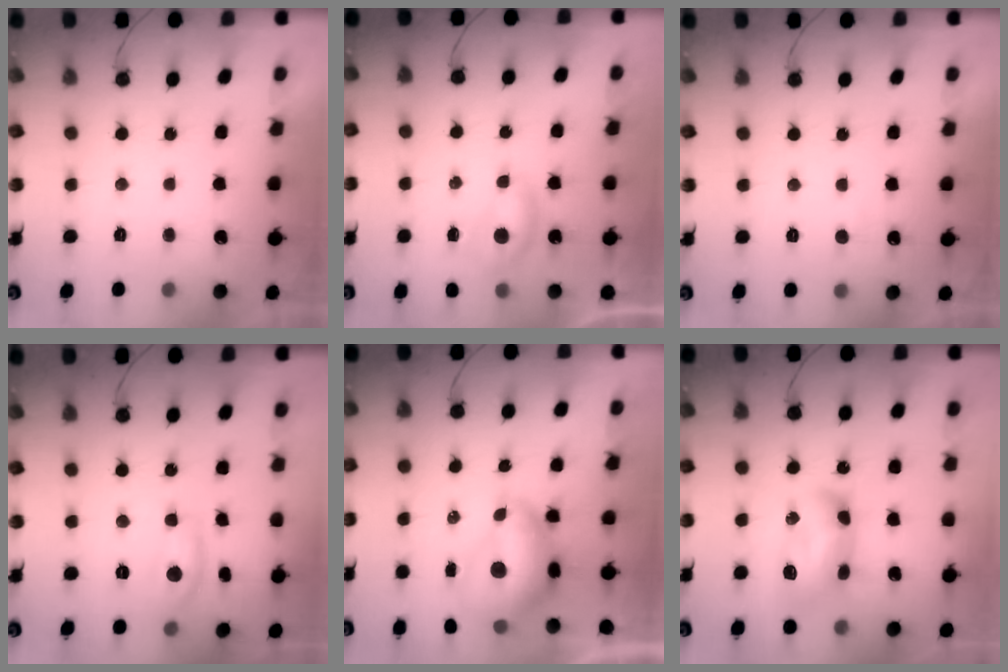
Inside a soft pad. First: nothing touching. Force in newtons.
{"total": 5.2, "press": 5.2, "slide": 0.5}
{"total": 3.1, "press": 3.1, "slide": 0.3}
{"total": 8.2, "press": 8.2, "slide": 0.4}
{"total": 8.1, "press": 8.0, "slide": 1.0}
{"total": 10.5, "press": 10.4, "slide": 0.6}